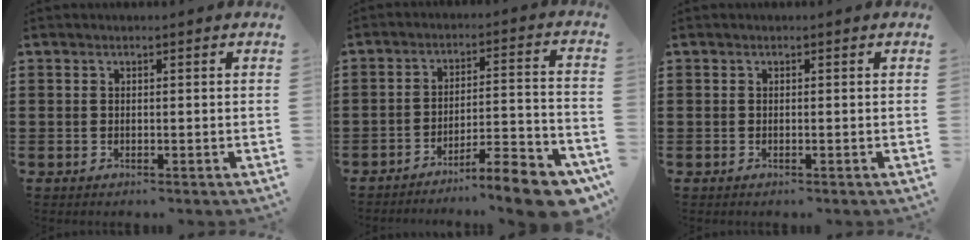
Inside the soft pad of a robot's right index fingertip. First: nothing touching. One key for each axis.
{"total": 9.3, "fx": -7.9, "fy": 0.8, "fz": 5.0, "tx": -0.067, "ty": 0.017, "tz": -0.147}
{"total": 0.0}